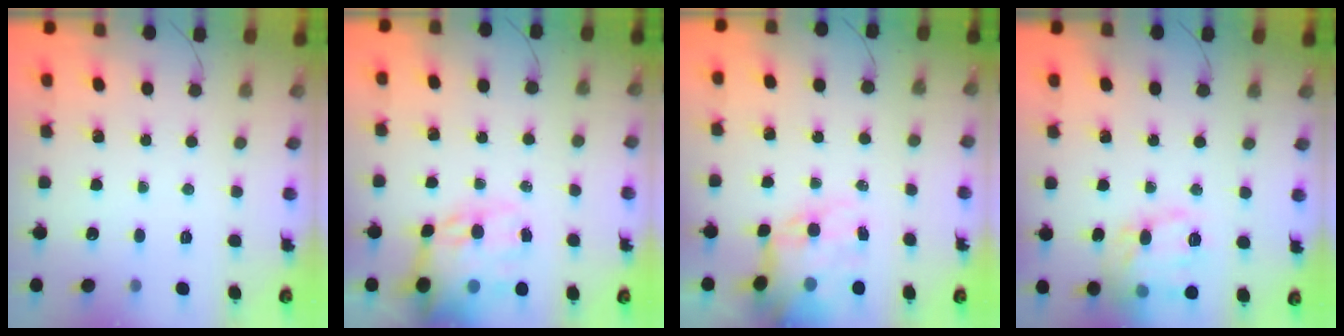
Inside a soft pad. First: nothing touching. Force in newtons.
{"total": 16.2, "press": 15.7, "slide": 4.0}
{"total": 12.8, "press": 12.3, "slide": 3.4}
{"total": 15.1, "press": 15.1, "slide": 0.7}